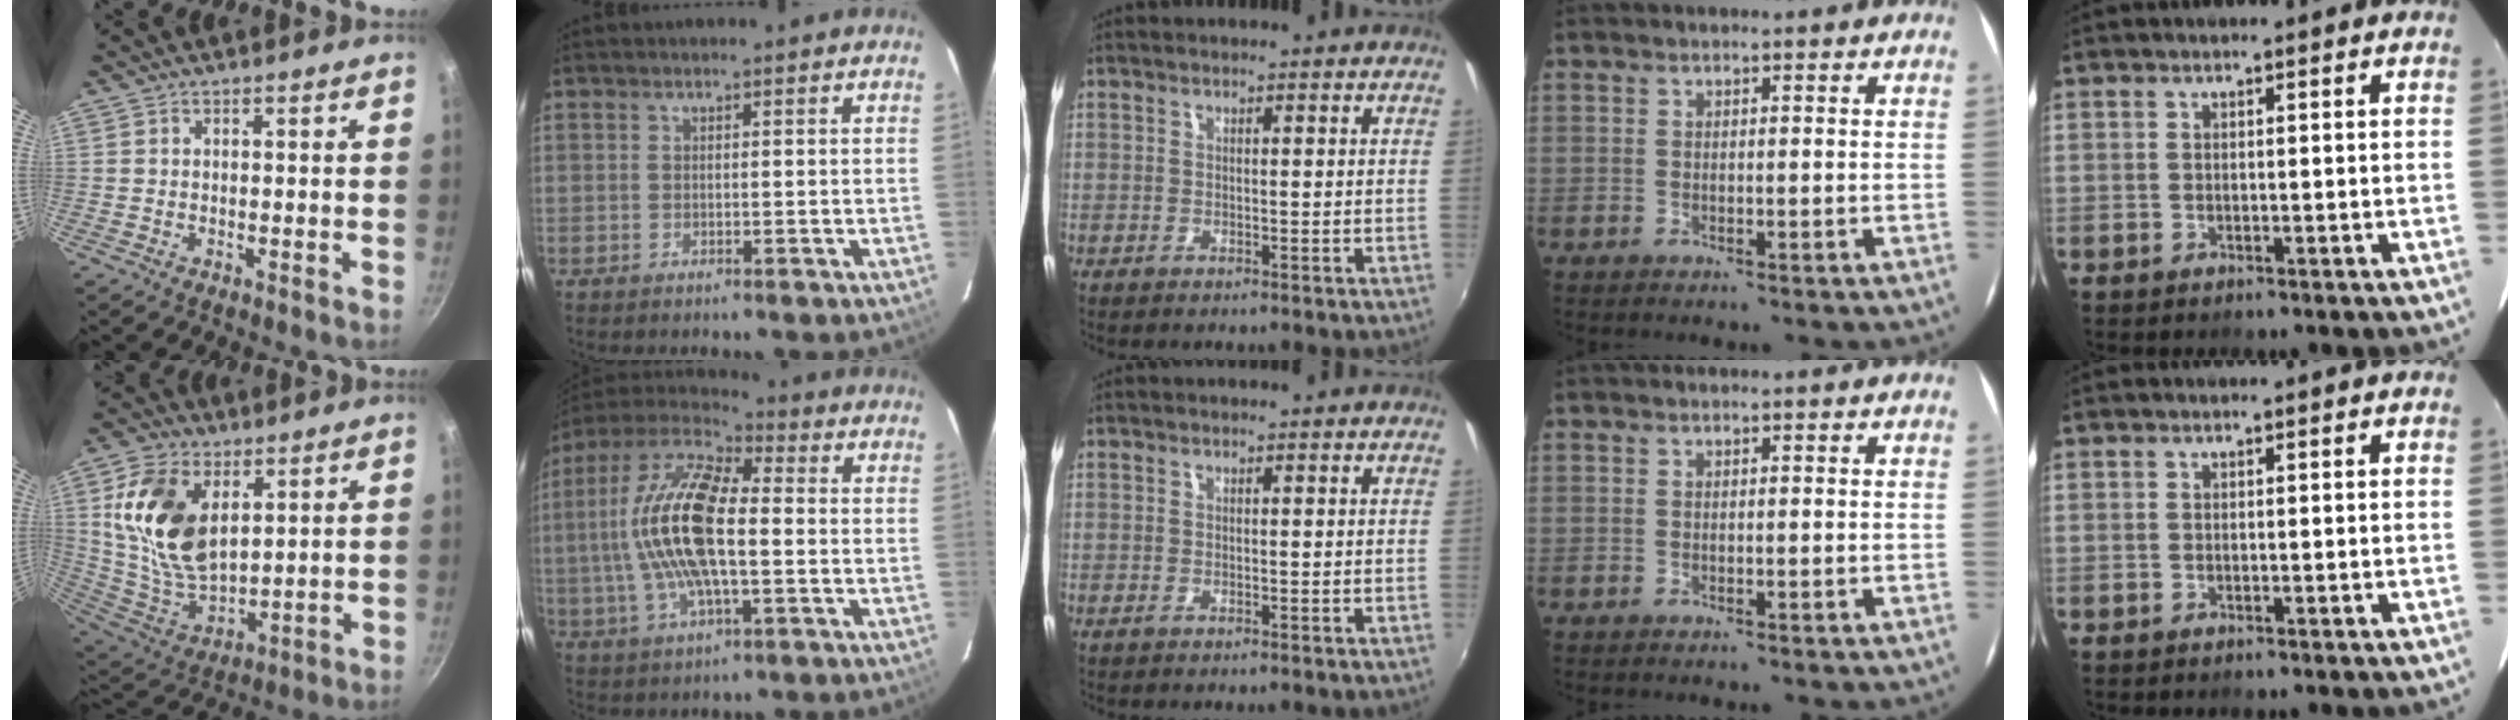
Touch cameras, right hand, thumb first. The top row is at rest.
{"thumb": {"total": 18.0, "force": [5.6, 10.9, 13.3], "torque": [-0.237, -0.030, 0.120]}, "index": {"total": 18.8, "force": [-0.2, 7.1, 17.4], "torque": [-0.345, 0.009, -0.016]}}